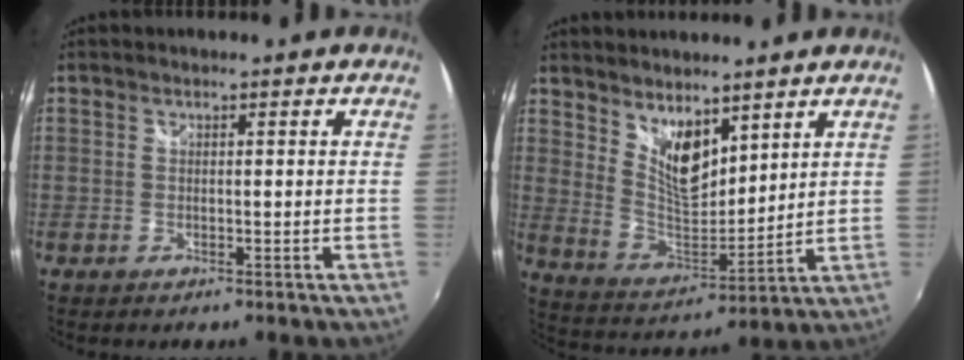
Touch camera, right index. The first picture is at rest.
{"total": 9.6, "force": [6.1, 4.3, 6.1], "torque": [-0.101, -0.010, 0.120]}